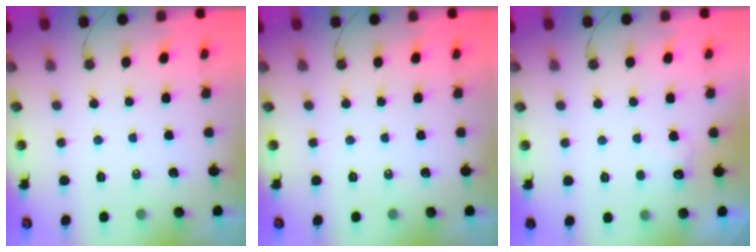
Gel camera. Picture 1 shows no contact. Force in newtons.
{"total": 0.0}
{"total": 6.0, "press": 5.9, "slide": 1.2}